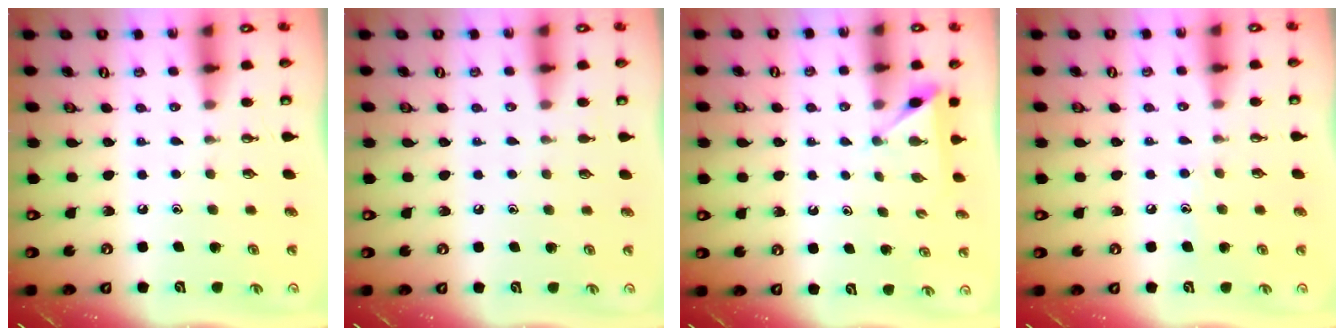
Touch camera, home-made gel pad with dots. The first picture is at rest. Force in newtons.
{"total": 2.8, "press": 2.8, "slide": 0.2}
{"total": 3.3, "press": 3.3, "slide": 0.4}
{"total": 4.9, "press": 4.9, "slide": 0.6}